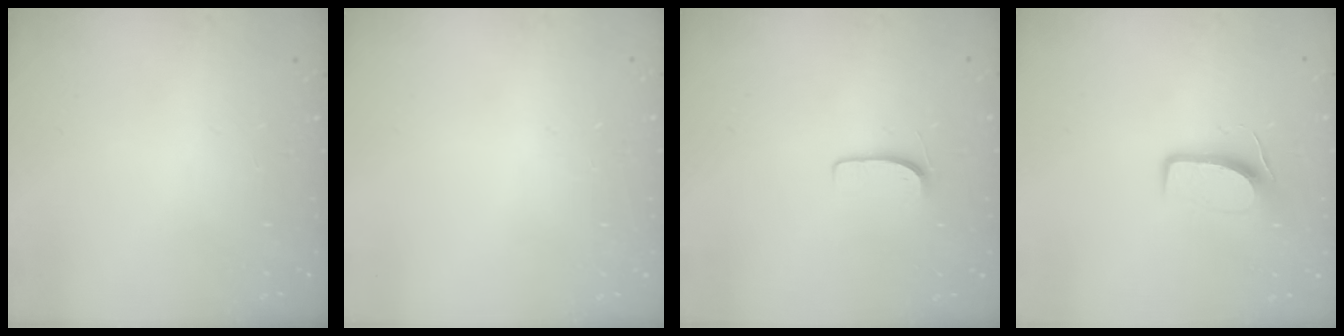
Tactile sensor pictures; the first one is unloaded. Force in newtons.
{"total": 0.0}
{"total": 5.2, "press": 5.2, "slide": 0.5}
{"total": 7.6, "press": 7.6, "slide": 0.5}